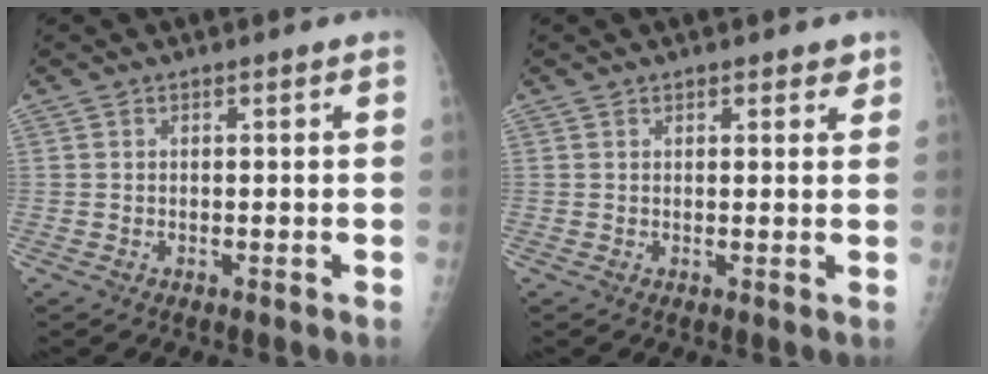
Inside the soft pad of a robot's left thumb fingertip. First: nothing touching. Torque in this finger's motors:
{"motor_torque": [-0.09, 0.07, -0.25, 0.06, -0.03]}